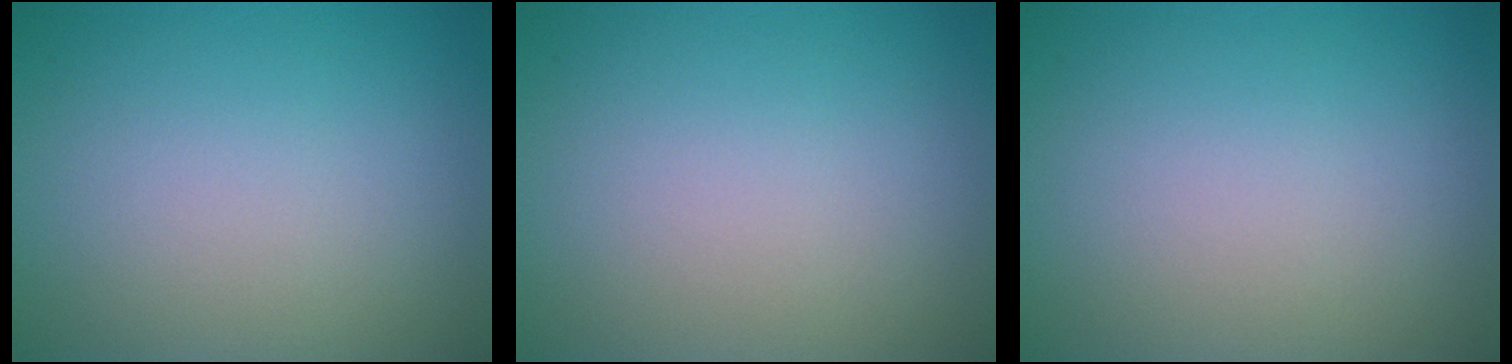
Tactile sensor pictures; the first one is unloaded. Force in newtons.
{"total": 0.0}
{"total": 0.0}